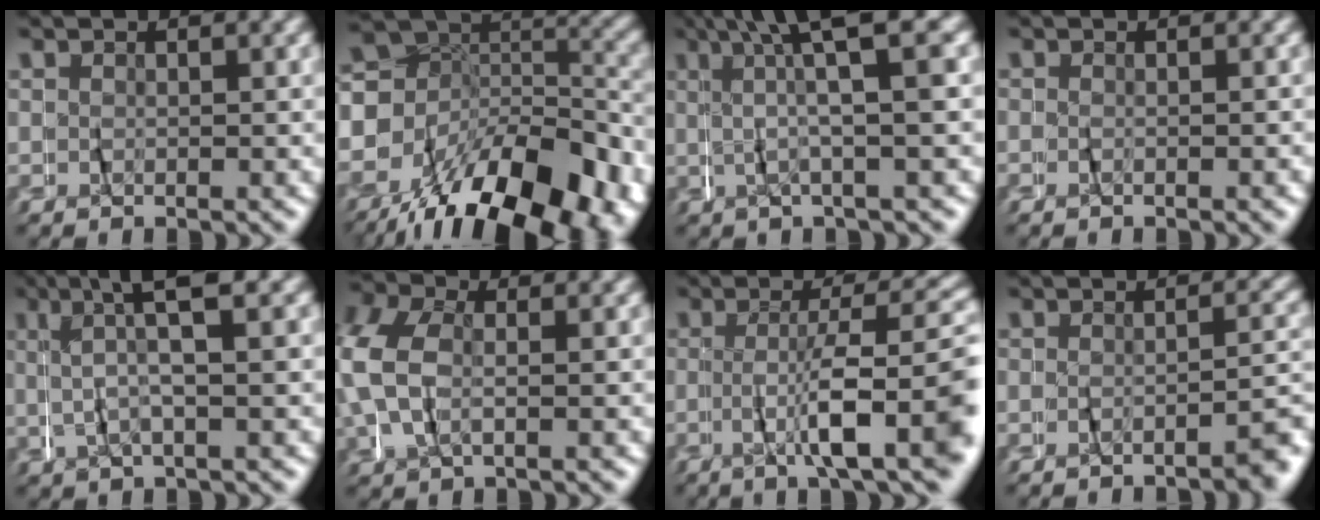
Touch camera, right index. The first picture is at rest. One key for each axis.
{"total": 19.3, "fx": -7.2, "fy": 14.0, "fz": 11.2, "tx": -0.231, "ty": -0.042, "tz": -0.111}
{"total": 5.7, "fx": 2.6, "fy": -0.6, "fz": 5.1, "tx": -0.088, "ty": 0.025, "tz": 0.033}
{"total": 0.9, "fx": -0.7, "fy": -0.5, "fz": 0.3, "tx": -0.004, "ty": -0.002, "tz": -0.012}
{"total": 4.7, "fx": 2.1, "fy": 0.0, "fz": 4.2, "tx": -0.081, "ty": 0.022, "tz": 0.031}
{"total": 6.4, "fx": 0.4, "fy": 5.0, "fz": 4.0, "tx": -0.121, "ty": -0.003, "tz": -0.004}
{"total": 7.8, "fx": -2.3, "fy": 0.9, "fz": 7.5, "tx": -0.109, "ty": 0.000, "tz": -0.036}
{"total": 3.0, "fx": -2.7, "fy": -0.5, "fz": 1.3, "tx": -0.012, "ty": 0.007, "tz": -0.049}